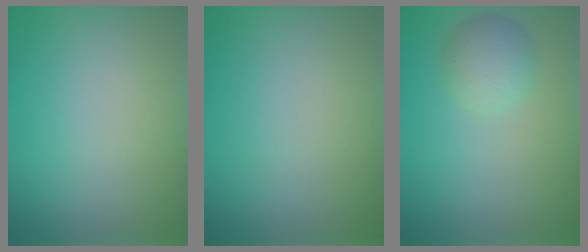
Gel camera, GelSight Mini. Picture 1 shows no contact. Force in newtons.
{"total": 0.0}
{"total": 2.7, "press": 2.7, "slide": 0.1}